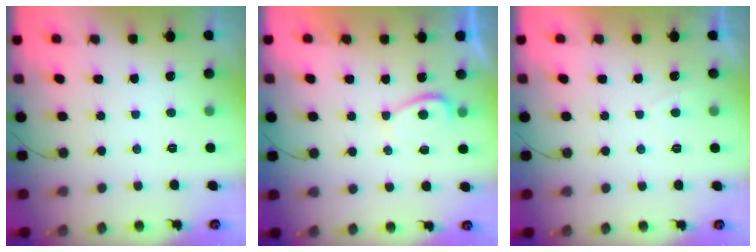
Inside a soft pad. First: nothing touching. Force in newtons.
{"total": 1.4, "press": 1.3, "slide": 0.5}
{"total": 0.6, "press": 0.4, "slide": 0.4}